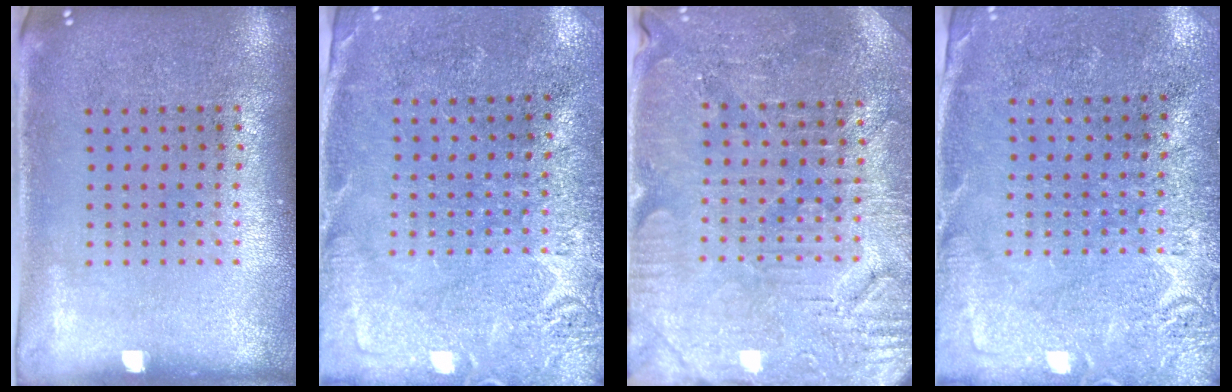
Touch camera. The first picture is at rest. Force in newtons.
{"total": 2.8, "press": 2.6, "slide": 0.9}
{"total": 3.4, "press": 3.3, "slide": 0.4}
{"total": 2.8, "press": 2.6, "slide": 0.9}